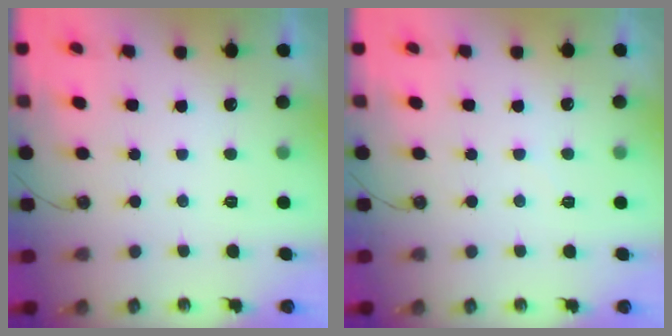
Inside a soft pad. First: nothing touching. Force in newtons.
{"total": 2.2, "press": 2.2, "slide": 0.4}